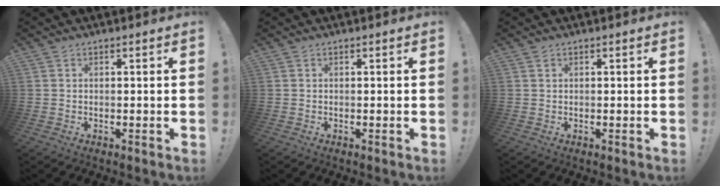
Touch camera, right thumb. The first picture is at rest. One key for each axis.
{"total": 0.0}
{"total": 0.6, "fx": 0.4, "fy": 0.3, "fz": 0.2, "tx": 0.001, "ty": -0.002, "tz": 0.006}